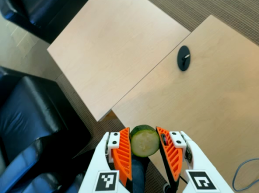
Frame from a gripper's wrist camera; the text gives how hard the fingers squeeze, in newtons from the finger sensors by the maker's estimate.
{"total": 14.0, "left": 14.1, "right": 13.9}